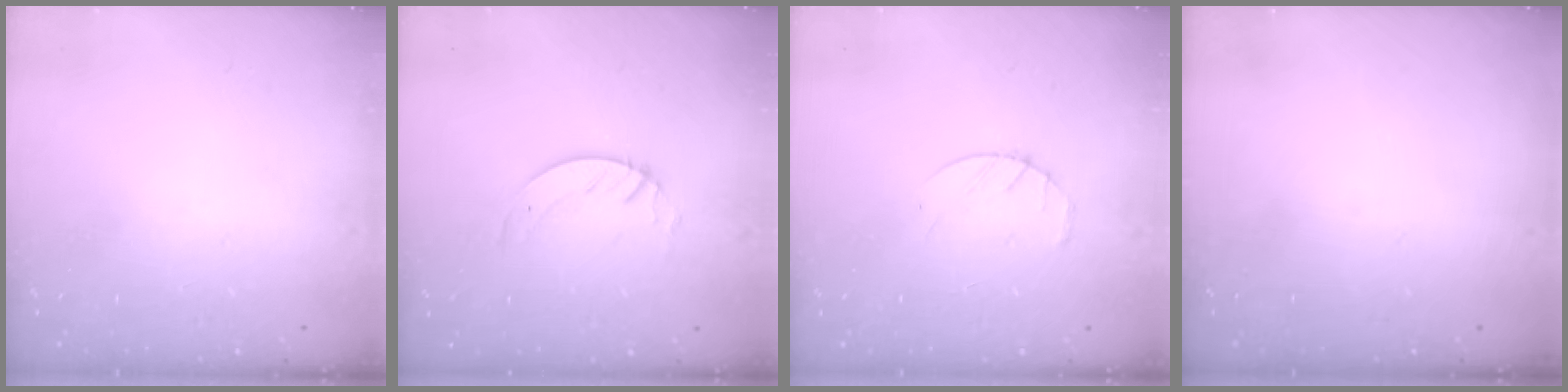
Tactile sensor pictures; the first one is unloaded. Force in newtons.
{"total": 3.6, "press": 3.6, "slide": 0.3}
{"total": 3.2, "press": 3.2, "slide": 0.5}
{"total": 0.0}